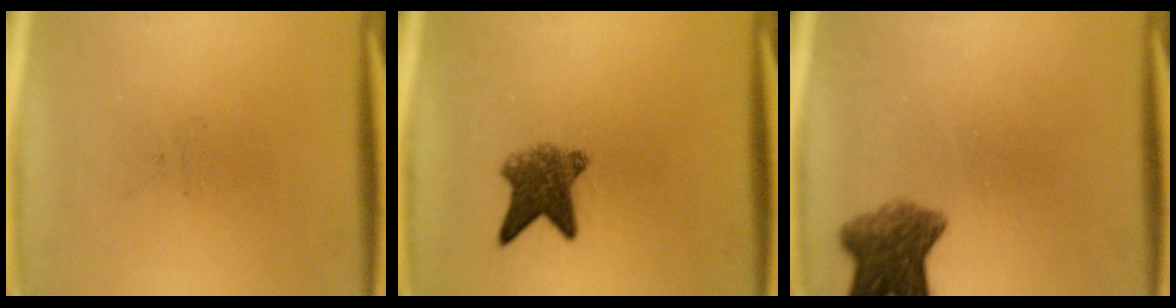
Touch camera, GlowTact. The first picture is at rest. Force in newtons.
{"total": 5.6}
{"total": 6.7}